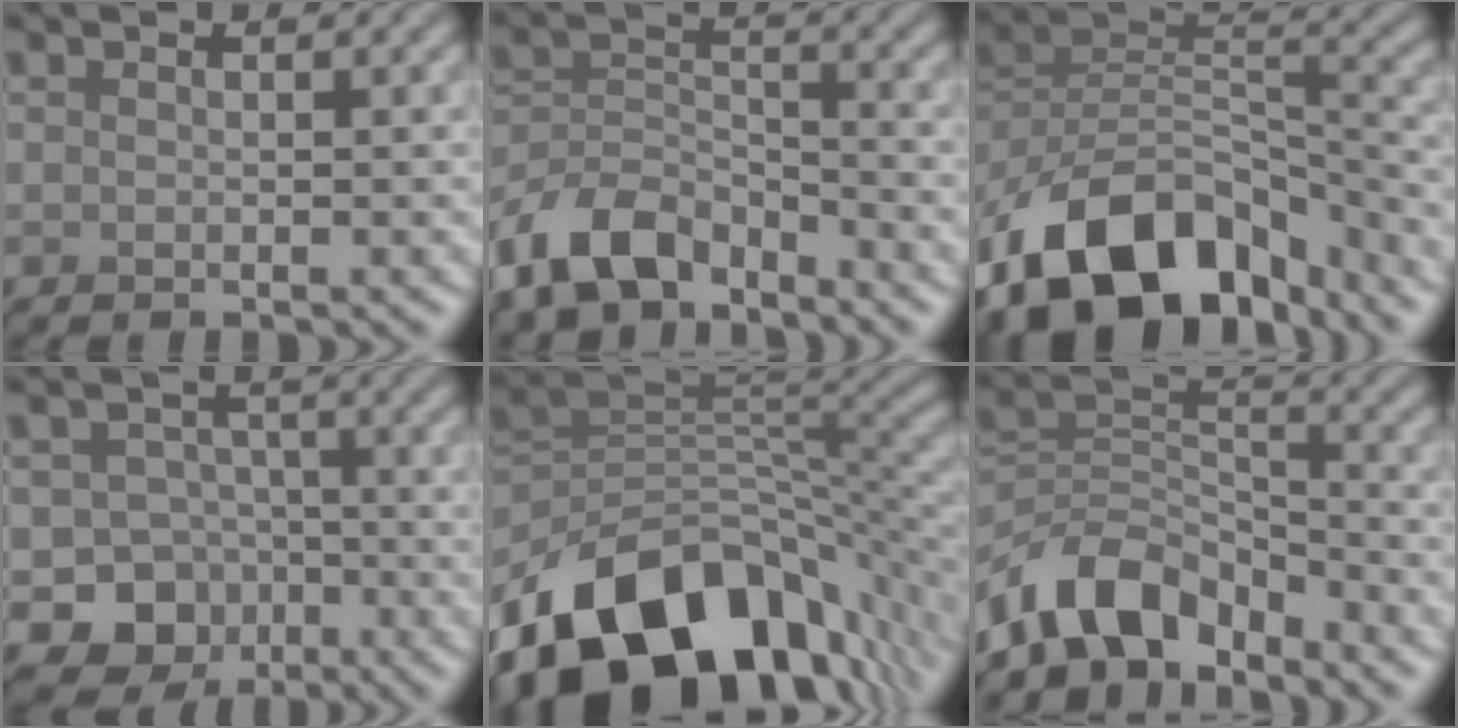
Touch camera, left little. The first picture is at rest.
{"total": 7.0, "force": [-5.6, 3.1, 3.0], "torque": [-0.054, -0.005, -0.119]}
{"total": 14.4, "force": [-9.1, 8.2, 7.6], "torque": [-0.154, 0.012, -0.164]}
{"total": 8.7, "force": [-4.0, 7.4, 2.1], "torque": [-0.004, -0.018, -0.078]}
{"total": 15.1, "force": [-8.6, 9.1, 8.4], "torque": [-0.137, 0.008, -0.156]}
{"total": 6.7, "force": [-5.3, 3.1, 2.7], "torque": [-0.037, 0.001, -0.110]}